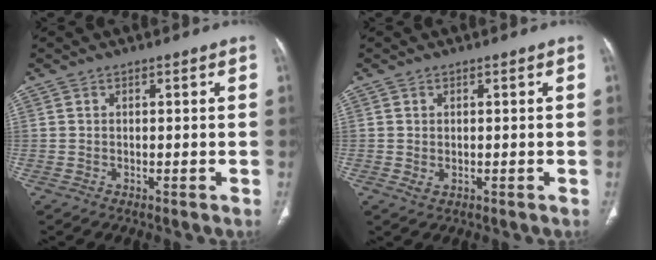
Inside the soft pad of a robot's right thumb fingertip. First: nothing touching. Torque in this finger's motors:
{"motor_torque": [-0.47, 0.00, -0.03, 0.40, 0.08]}